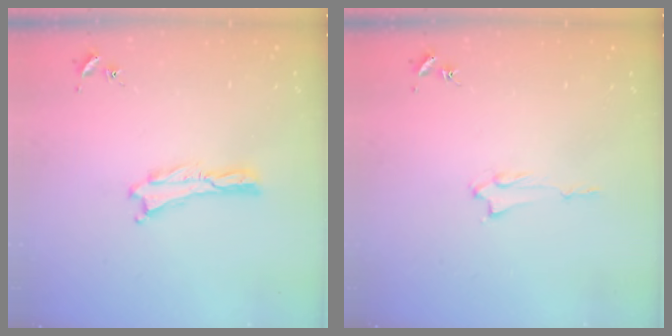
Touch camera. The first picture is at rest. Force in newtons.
{"total": 1.3, "press": 1.3, "slide": 0.2}